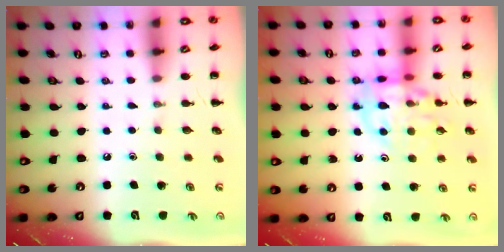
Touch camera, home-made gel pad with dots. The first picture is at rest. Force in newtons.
{"total": 14.5, "press": 14.4, "slide": 1.9}